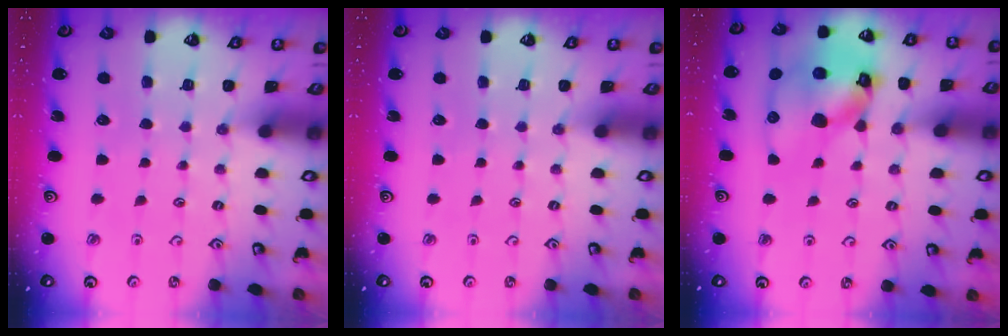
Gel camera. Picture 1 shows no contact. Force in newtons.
{"total": 0.0}
{"total": 17.7, "press": 17.5, "slide": 2.7}